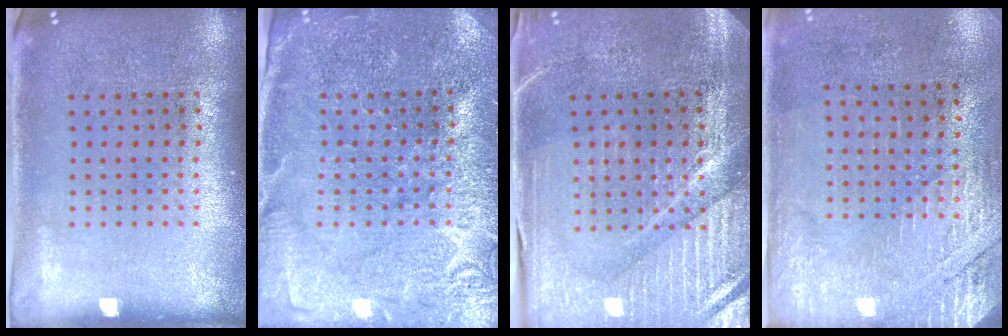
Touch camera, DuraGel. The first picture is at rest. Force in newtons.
{"total": 3.5, "press": 3.4, "slide": 0.6}
{"total": 4.0, "press": 3.9, "slide": 1.0}
{"total": 2.8, "press": 2.5, "slide": 1.4}